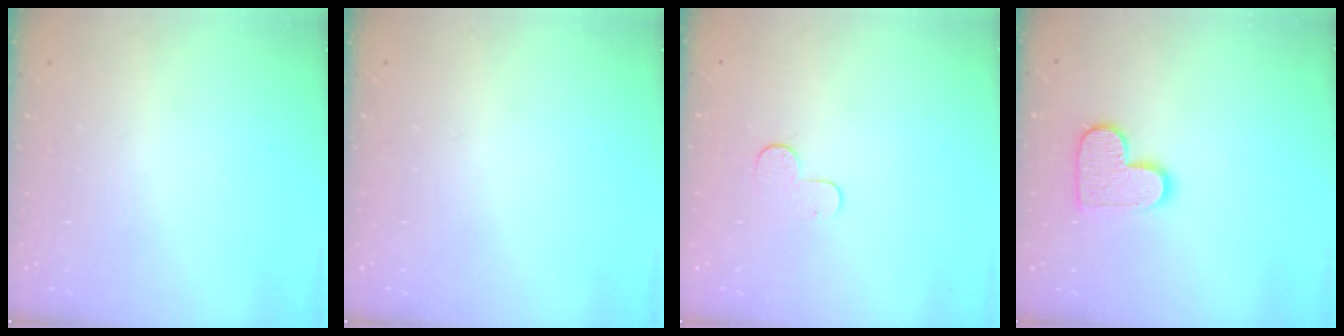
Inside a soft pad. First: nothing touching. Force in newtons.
{"total": 0.0}
{"total": 5.9, "press": 5.9, "slide": 0.4}
{"total": 11.4, "press": 11.3, "slide": 0.6}